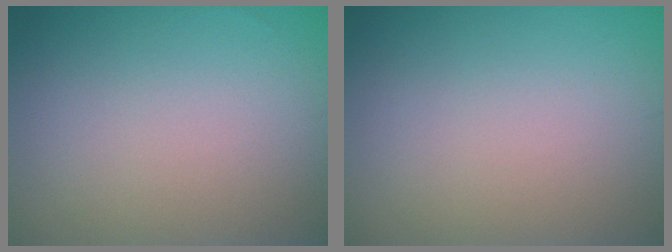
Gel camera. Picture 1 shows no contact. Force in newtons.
{"total": 0.0}